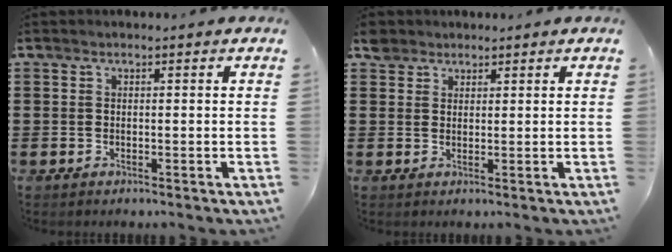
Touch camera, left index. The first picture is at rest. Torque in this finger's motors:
{"motor_torque": [0.07, -0.05, 0.00, -0.01]}